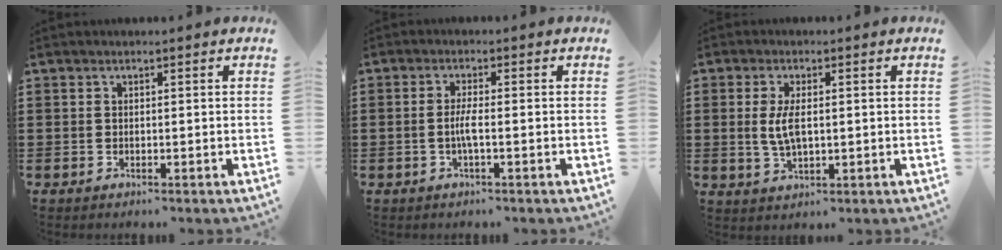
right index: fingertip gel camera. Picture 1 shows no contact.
{"total": 2.7, "force": [-0.7, 0.1, 2.6], "torque": [-0.063, -0.008, -0.017]}
{"total": 4.6, "force": [0.4, 1.9, 4.1], "torque": [-0.095, -0.001, 0.001]}